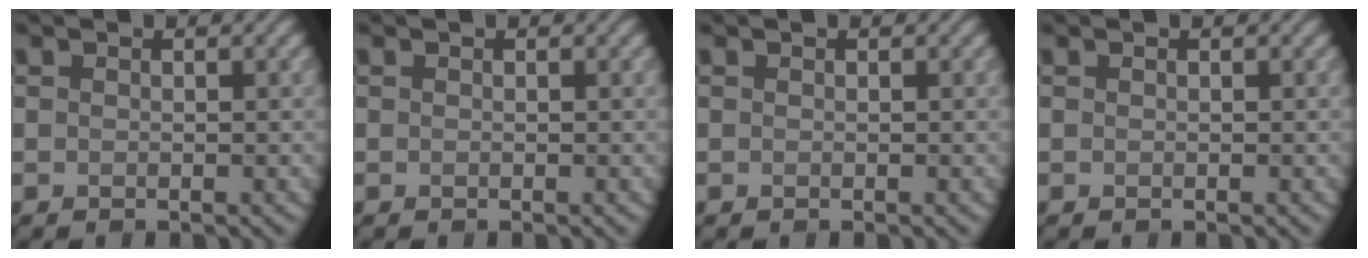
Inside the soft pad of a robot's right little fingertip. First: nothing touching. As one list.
[{"total": 0.0}, {"total": 0.0}, {"total": 0.0}]